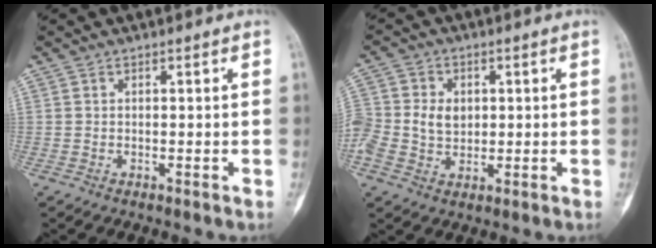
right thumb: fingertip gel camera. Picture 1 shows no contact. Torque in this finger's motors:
{"motor_torque": [0.12, 0.13, 0.07, 0.00, 0.04]}